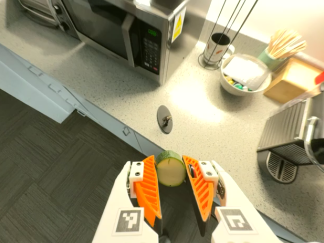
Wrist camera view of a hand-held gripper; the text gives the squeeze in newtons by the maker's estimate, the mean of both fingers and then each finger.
{"total": 9.1, "left": 8.9, "right": 9.3}